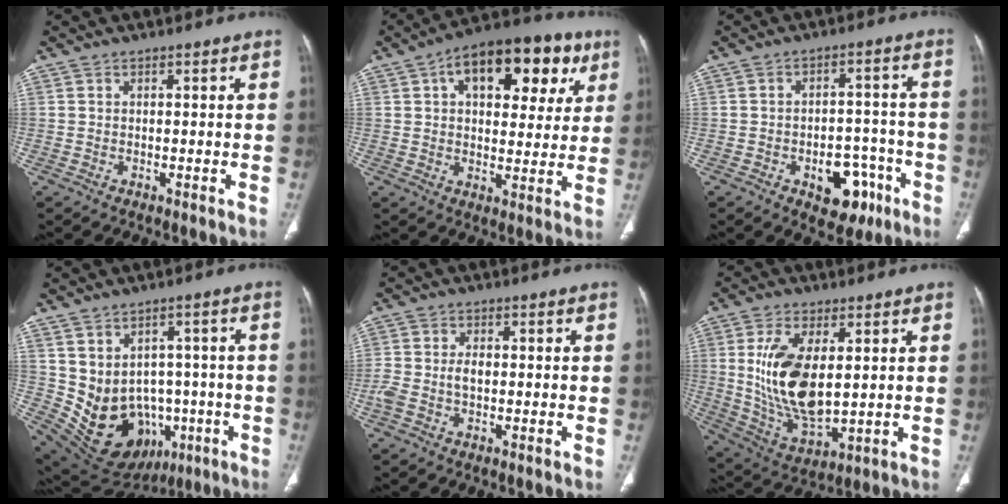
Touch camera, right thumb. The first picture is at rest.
{"total": 19.1, "force": [7.6, 10.5, 14.0], "torque": [-0.153, 0.008, 0.104]}
{"total": 10.4, "force": [-5.0, 6.4, 6.5], "torque": [-0.050, 0.043, -0.059]}
{"total": 16.5, "force": [-3.1, 13.8, 8.5], "torque": [-0.116, 0.032, -0.008]}
{"total": 4.2, "force": [-0.6, 2.5, 3.3], "torque": [-0.086, 0.018, -0.010]}
{"total": 15.5, "force": [2.3, 7.7, 13.2], "torque": [-0.250, -0.021, 0.058]}